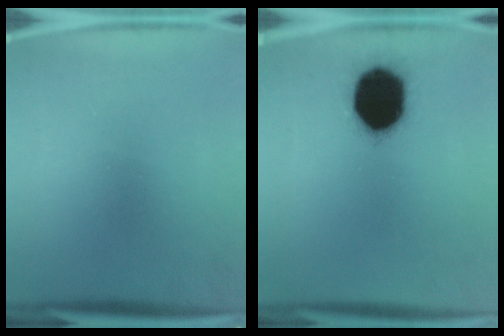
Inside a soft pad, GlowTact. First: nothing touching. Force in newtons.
{"total": 19.1}